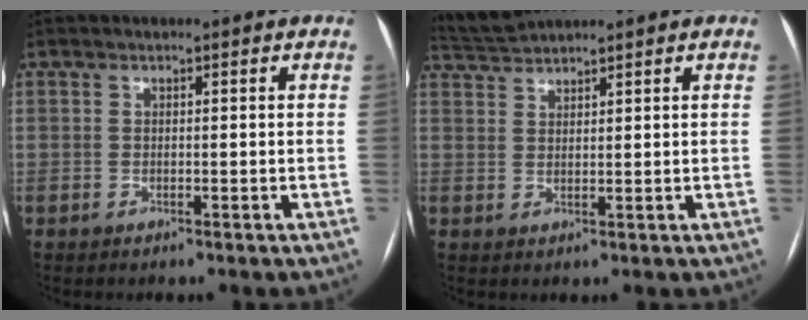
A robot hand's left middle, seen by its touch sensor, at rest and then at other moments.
{"total": 3.2, "force": [3.1, -0.8, -0.2], "torque": [-0.006, 0.011, 0.069]}